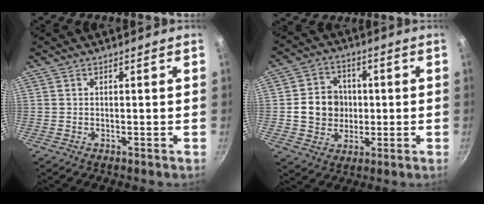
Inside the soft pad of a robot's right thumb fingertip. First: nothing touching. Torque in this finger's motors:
{"motor_torque": [0.47, 1.97, 0.57, -0.42, 0.17]}